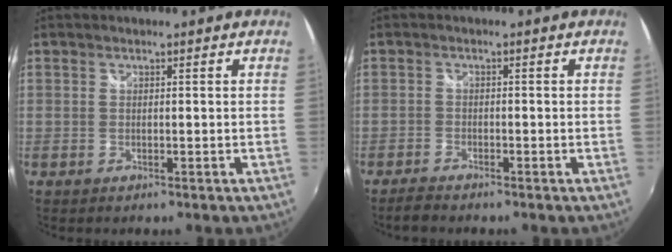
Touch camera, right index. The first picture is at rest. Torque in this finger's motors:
{"motor_torque": [0.10, -0.01, 0.06, 0.00]}